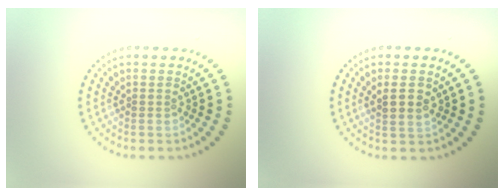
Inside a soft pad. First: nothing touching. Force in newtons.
{"total": 2.2, "press": 2.1, "slide": 0.6}